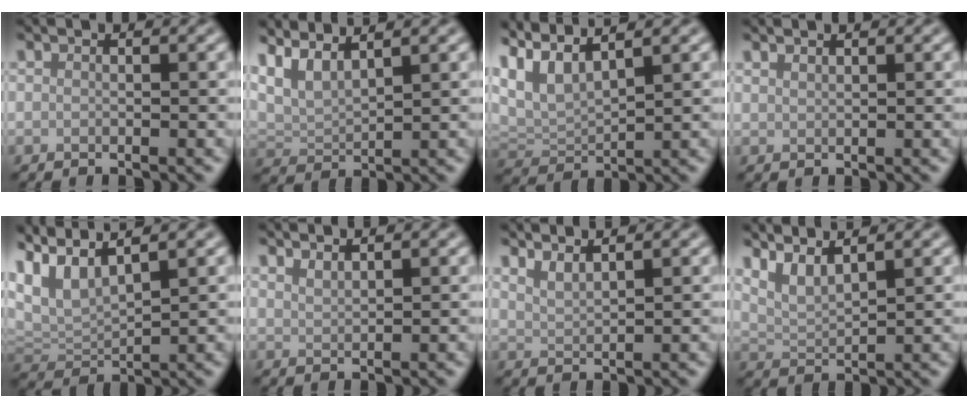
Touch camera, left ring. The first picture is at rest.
{"total": 4.0, "force": [3.1, 1.3, 2.2], "torque": [-0.056, 0.005, 0.064]}
{"total": 5.3, "force": [3.6, 1.8, 3.4], "torque": [-0.083, 0.010, 0.074]}
{"total": 0.8, "force": [0.7, 0.1, 0.2], "torque": [0.000, -0.001, 0.015]}
{"total": 5.7, "force": [3.8, 2.0, 3.8], "torque": [-0.093, 0.012, 0.076]}
{"total": 1.5, "force": [1.5, 0.2, 0.5], "torque": [-0.003, 0.002, 0.026]}
{"total": 2.3, "force": [2.0, 0.5, 1.0], "torque": [-0.011, 0.007, 0.035]}
{"total": 3.2, "force": [2.5, 0.6, 2.0], "torque": [-0.042, 0.001, 0.057]}